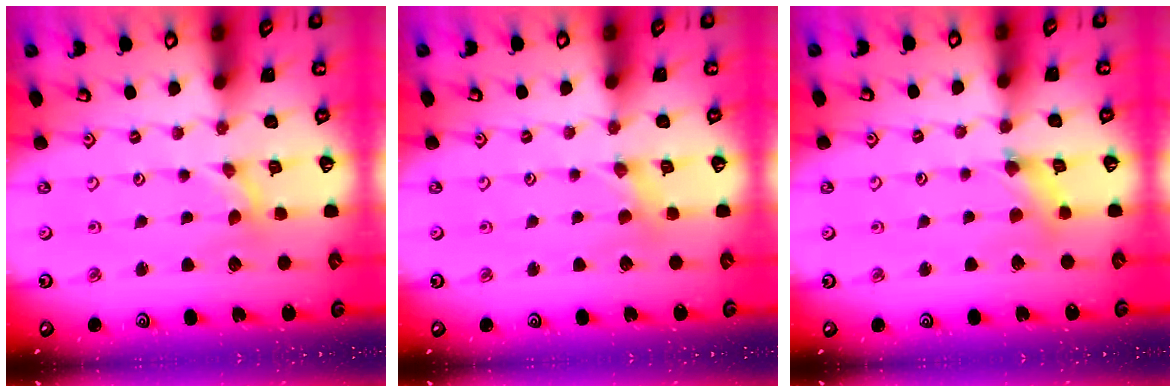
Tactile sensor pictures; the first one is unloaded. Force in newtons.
{"total": 2.8, "press": 2.8, "slide": 0.3}
{"total": 4.0, "press": 4.0, "slide": 0.4}